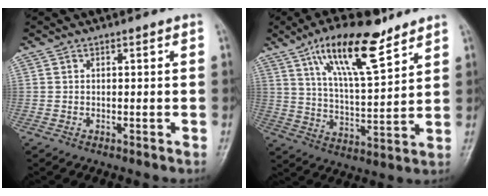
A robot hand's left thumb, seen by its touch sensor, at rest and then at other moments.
{"total": 15.8, "force": [9.8, 5.0, 11.4], "torque": [-0.176, -0.043, 0.174]}